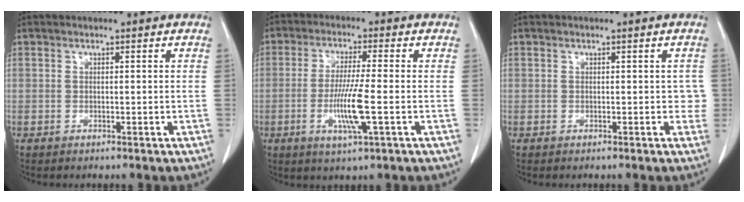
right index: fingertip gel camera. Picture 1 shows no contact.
{"total": 7.7, "force": [-1.9, -0.1, 7.5], "torque": [-0.145, -0.013, -0.036]}
{"total": 1.7, "force": [0.0, 1.4, 1.0], "torque": [0.001, 0.011, -0.003]}